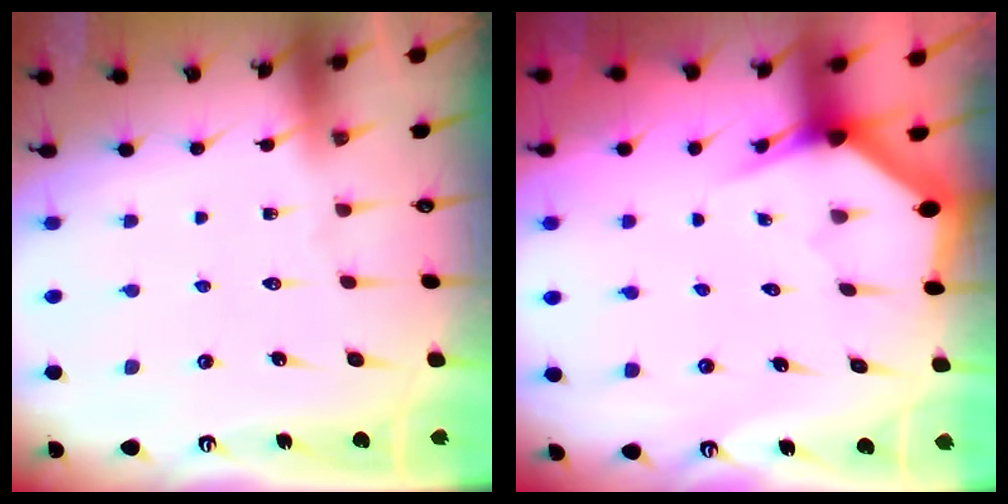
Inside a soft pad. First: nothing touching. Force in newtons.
{"total": 2.9, "press": 2.9, "slide": 0.1}